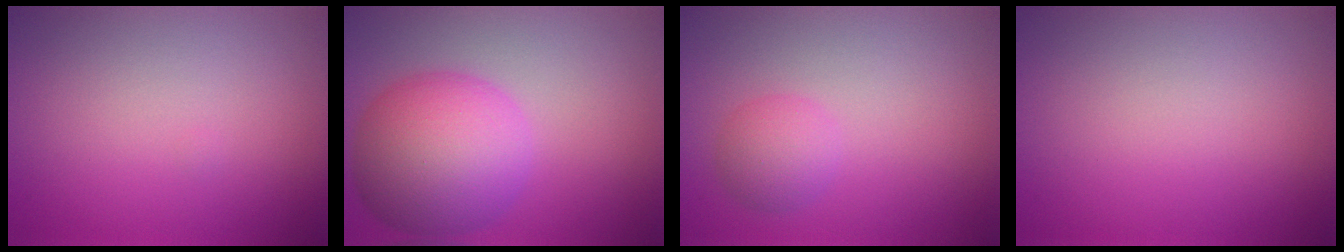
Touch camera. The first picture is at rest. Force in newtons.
{"total": 8.9, "press": 8.9, "slide": 0.2}
{"total": 2.2, "press": 2.2, "slide": 0.1}
{"total": 0.0}